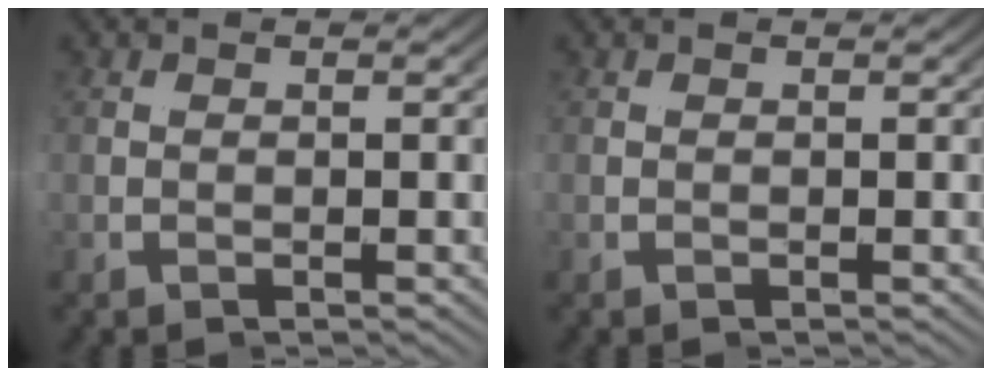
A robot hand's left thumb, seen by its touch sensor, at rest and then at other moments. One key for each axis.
{"total": 0.0}